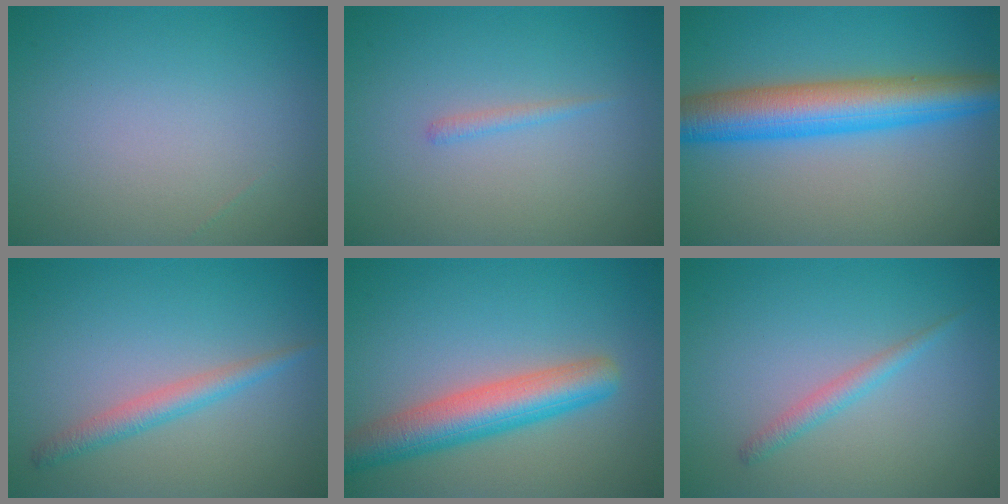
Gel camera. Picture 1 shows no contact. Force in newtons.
{"total": 0.8, "press": 0.8, "slide": 0.1}
{"total": 7.7, "press": 7.7, "slide": 0.0}
{"total": 2.2, "press": 2.2, "slide": 0.1}
{"total": 6.1, "press": 6.1, "slide": 0.3}
{"total": 1.4, "press": 1.4, "slide": 0.1}